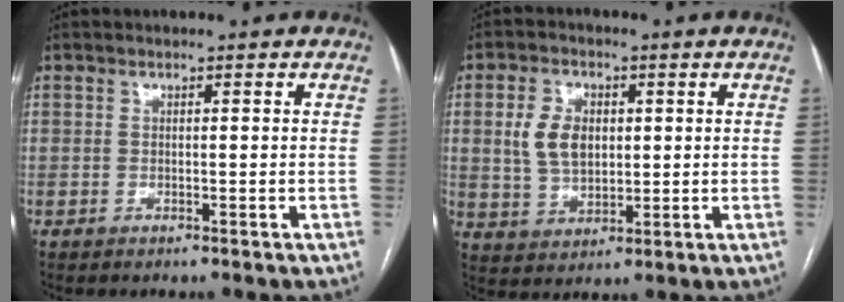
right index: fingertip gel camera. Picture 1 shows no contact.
{"total": 7.4, "force": [1.4, 5.0, 5.3], "torque": [-0.114, 0.012, 0.033]}